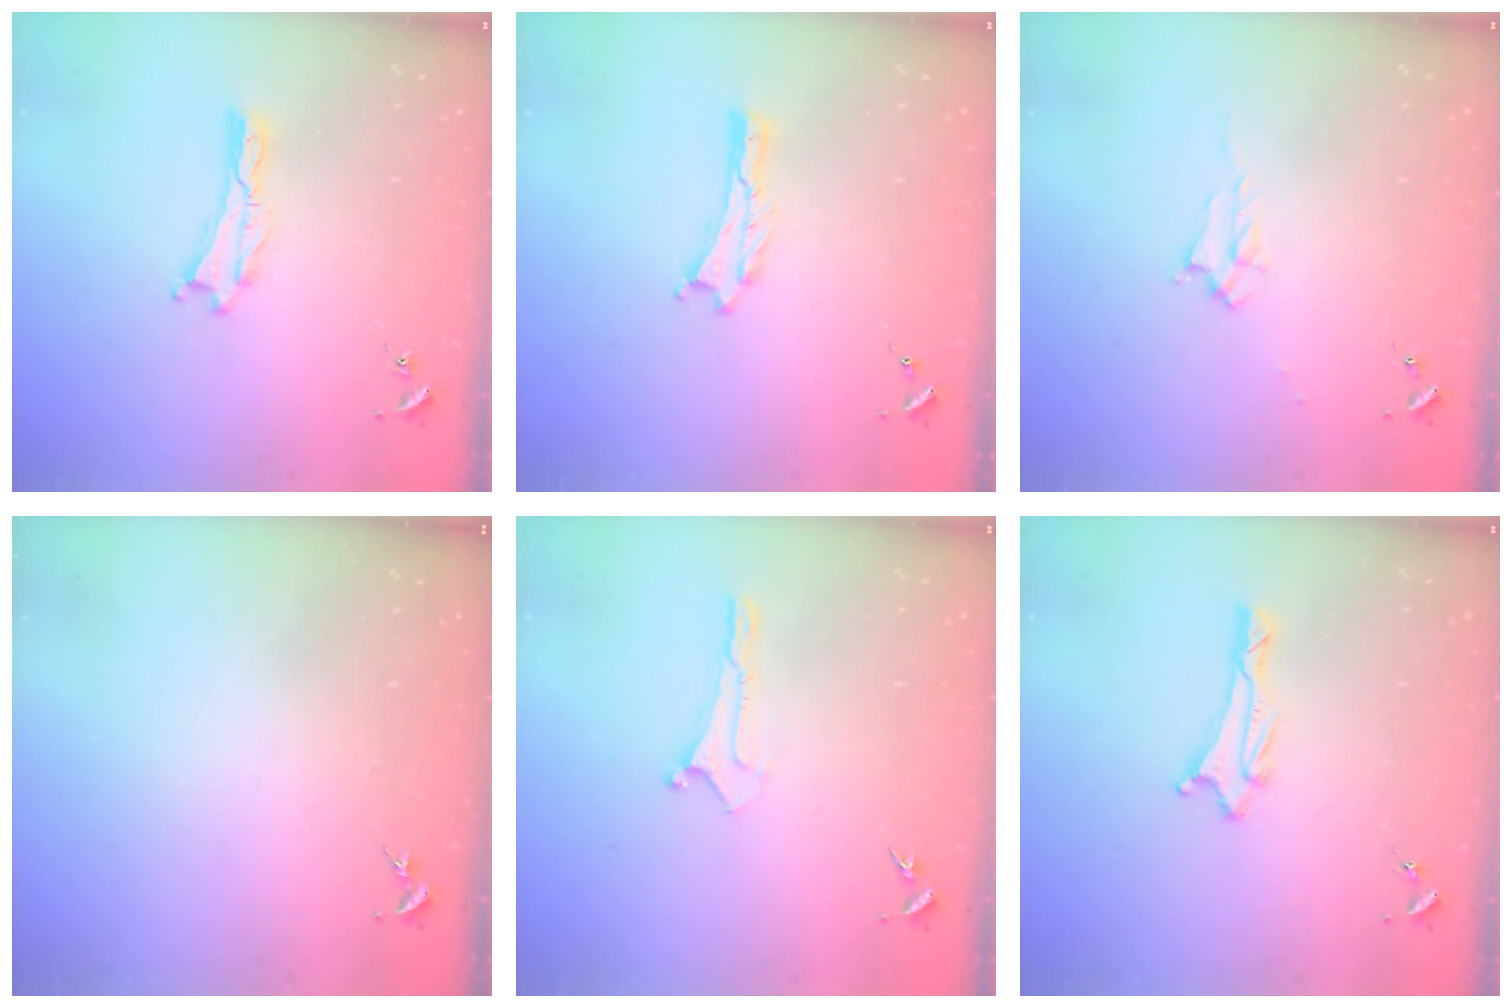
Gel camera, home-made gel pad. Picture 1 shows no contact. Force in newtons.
{"total": 0.0}
{"total": 1.7, "press": 1.6, "slide": 0.2}
{"total": 0.0}
{"total": 0.0}
{"total": 1.3, "press": 1.3, "slide": 0.1}